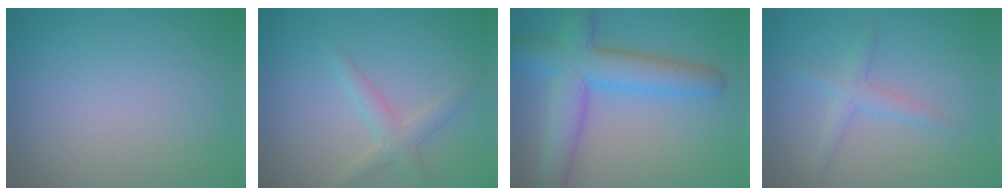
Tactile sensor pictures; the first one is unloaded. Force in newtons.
{"total": 2.0, "press": 2.0, "slide": 0.0}
{"total": 7.4, "press": 7.4, "slide": 0.5}
{"total": 2.0, "press": 2.0, "slide": 0.1}